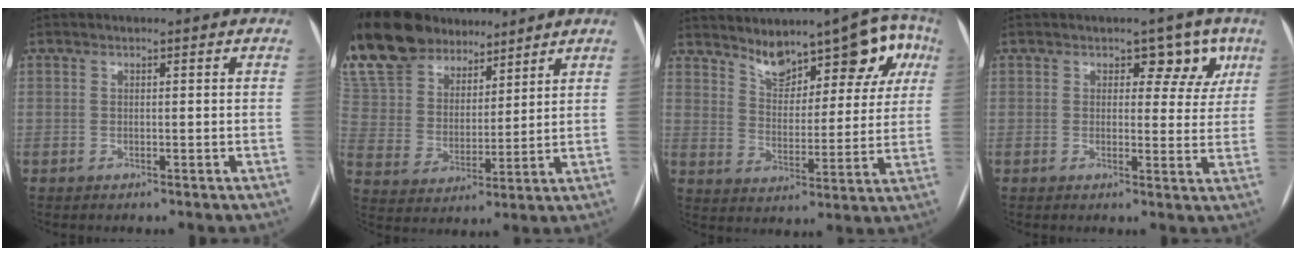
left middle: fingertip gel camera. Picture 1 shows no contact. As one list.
[{"total": 19.7, "force": [16.1, 9.1, 6.7], "torque": [-0.161, 0.040, 0.302]}, {"total": 12.1, "force": [7.8, 5.2, 7.6], "torque": [-0.080, 0.022, 0.120]}, {"total": 5.0, "force": [2.7, 3.2, 2.7], "torque": [-0.008, 0.008, 0.027]}]